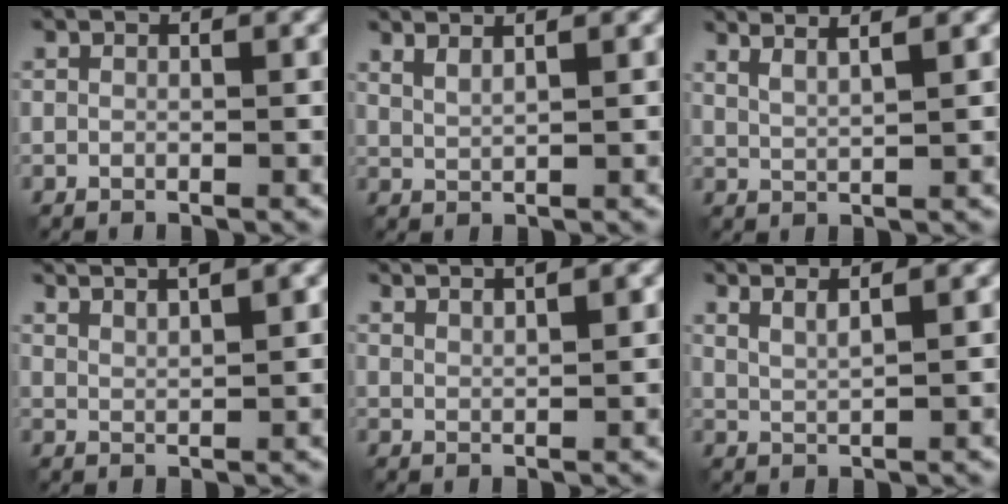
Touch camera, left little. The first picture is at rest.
{"total": 1.9, "force": [1.4, 0.5, 1.2], "torque": [-0.021, 0.000, 0.022]}
{"total": 3.1, "force": [2.3, 0.7, 2.0], "torque": [-0.024, 0.006, 0.027]}
{"total": 4.1, "force": [3.3, 0.7, 2.4], "torque": [-0.020, 0.011, 0.036]}
{"total": 3.8, "force": [2.8, 0.8, 2.4], "torque": [-0.017, 0.010, 0.026]}
{"total": 2.5, "force": [1.8, 0.6, 1.7], "torque": [-0.025, 0.001, 0.026]}